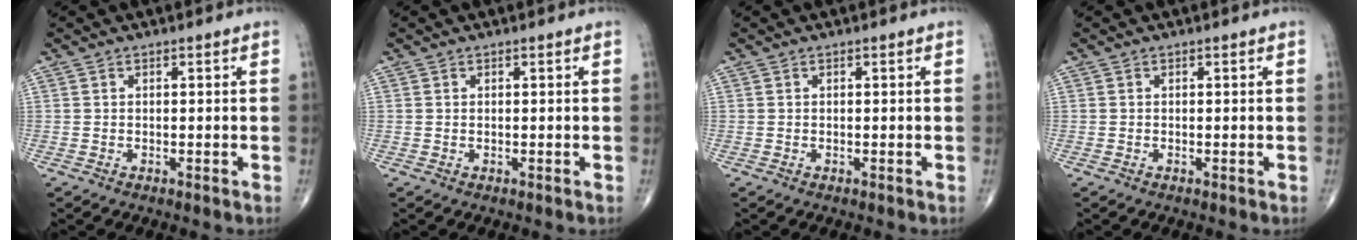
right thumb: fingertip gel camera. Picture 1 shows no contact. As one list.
[{"total": 0.0}, {"total": 0.0}, {"total": 0.0}]